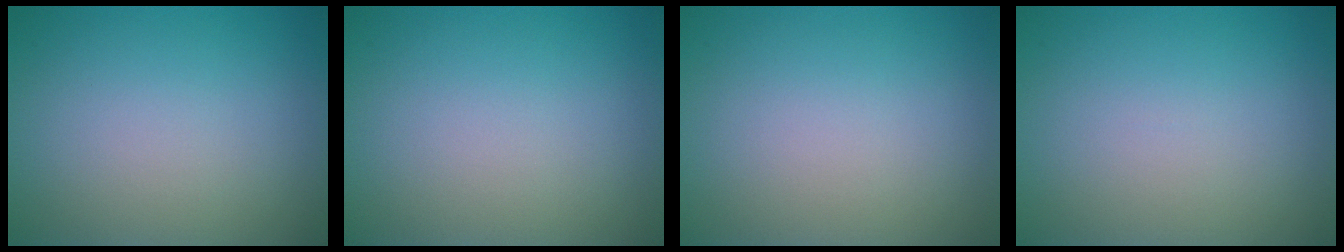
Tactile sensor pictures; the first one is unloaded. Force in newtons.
{"total": 0.0}
{"total": 0.0}
{"total": 0.0}